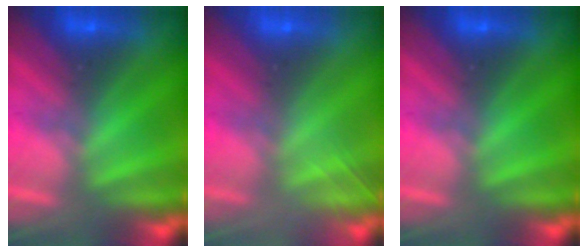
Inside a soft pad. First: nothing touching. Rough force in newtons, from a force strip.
{"total": 2.0}
{"total": 0.0}